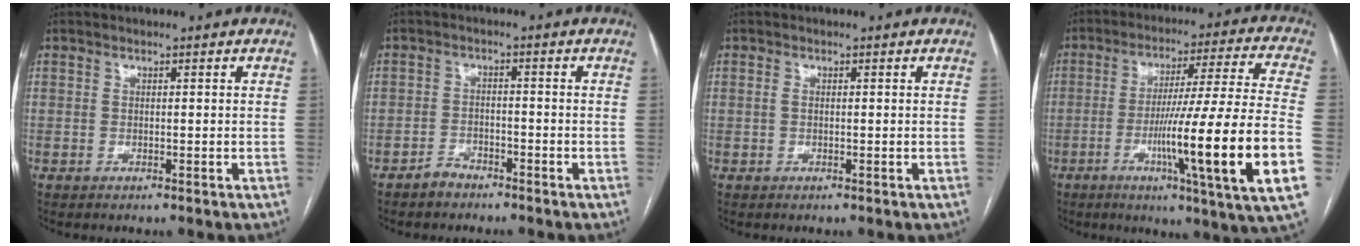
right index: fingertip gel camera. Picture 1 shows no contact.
{"total": 2.7, "force": [-2.3, 1.5, 0.3], "torque": [-0.011, 0.006, -0.040]}
{"total": 0.7, "force": [0.0, 0.5, 0.5], "torque": [-0.013, 0.002, -0.001]}
{"total": 21.9, "force": [-6.2, -1.2, 20.9], "torque": [-0.306, -0.011, -0.101]}